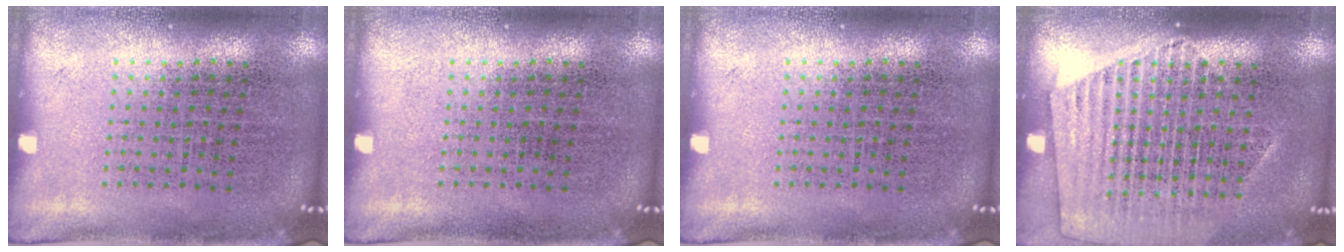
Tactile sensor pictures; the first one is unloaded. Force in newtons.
{"total": 0.0}
{"total": 0.0}
{"total": 1.5, "press": 1.4, "slide": 0.4}